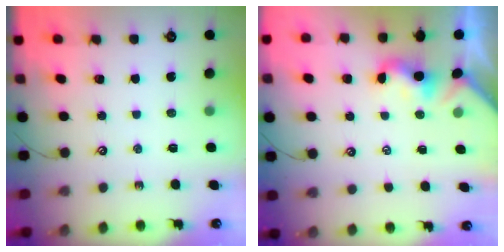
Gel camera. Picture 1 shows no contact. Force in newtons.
{"total": 1.8, "press": 1.8, "slide": 0.5}